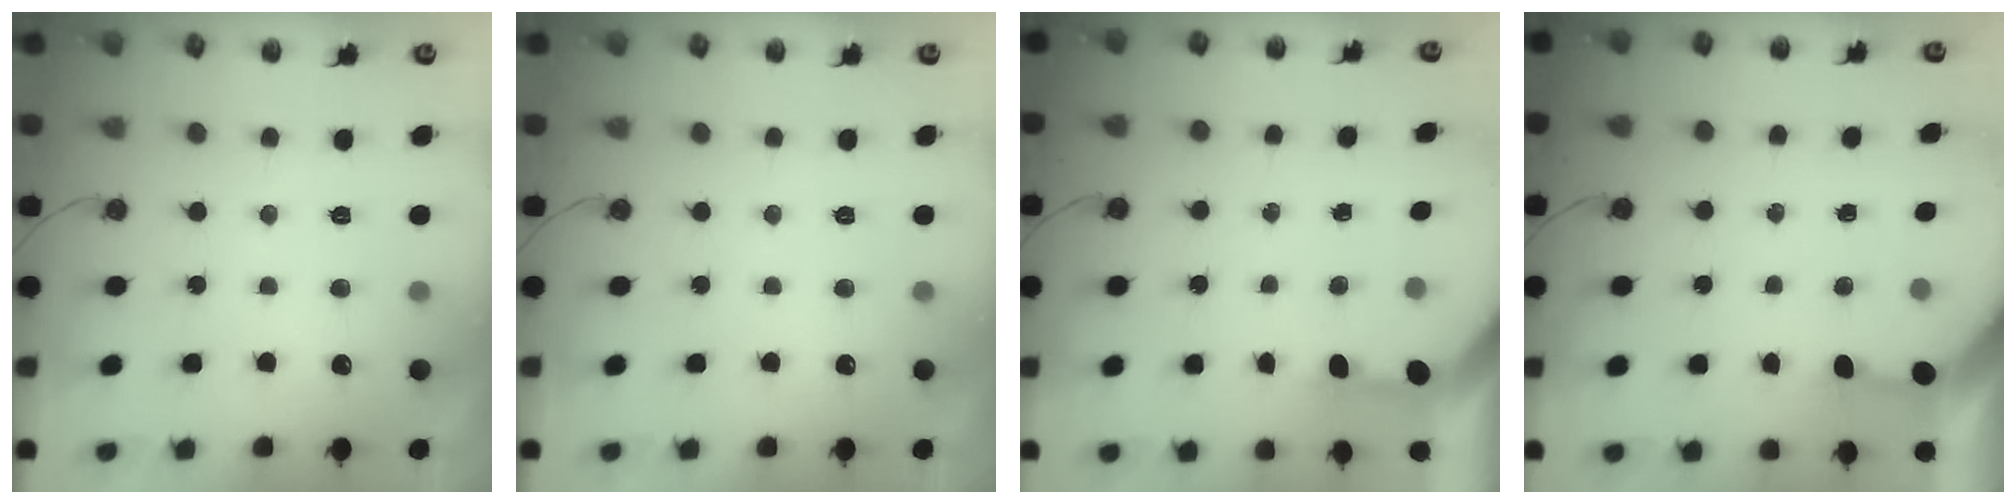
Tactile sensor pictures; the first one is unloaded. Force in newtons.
{"total": 0.0}
{"total": 3.3, "press": 3.3, "slide": 0.3}
{"total": 3.2, "press": 3.2, "slide": 0.3}